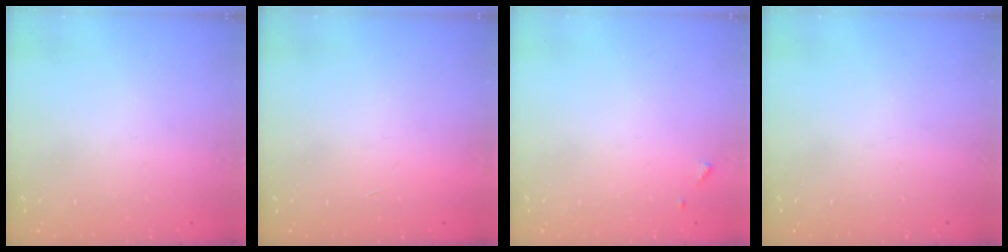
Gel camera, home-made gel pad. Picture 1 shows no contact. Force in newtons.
{"total": 1.7, "press": 1.7, "slide": 0.1}
{"total": 5.1, "press": 5.1, "slide": 0.5}
{"total": 0.0}